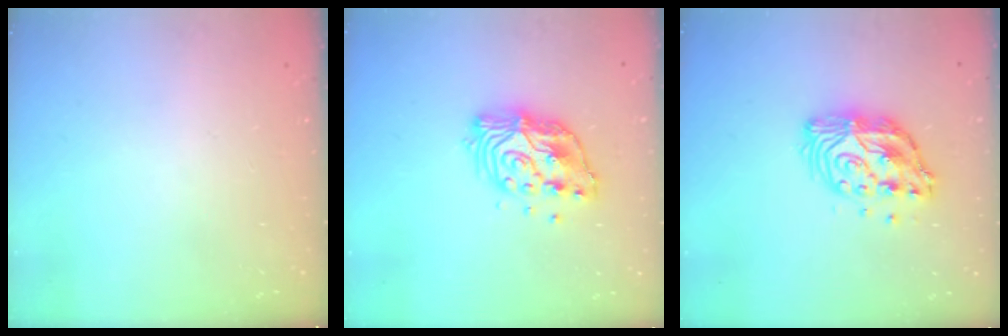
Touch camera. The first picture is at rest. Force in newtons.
{"total": 12.6, "press": 12.6, "slide": 0.7}
{"total": 12.6, "press": 12.6, "slide": 1.0}